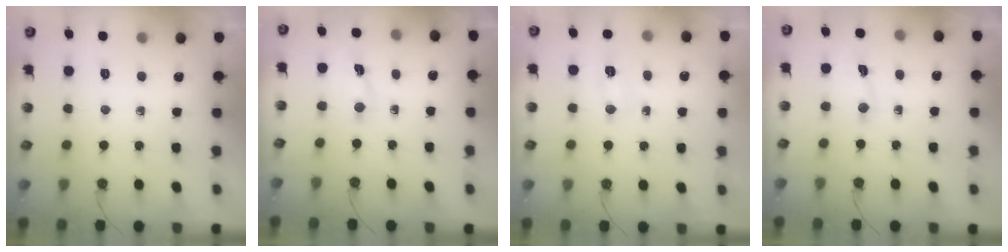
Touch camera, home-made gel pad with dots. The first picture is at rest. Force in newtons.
{"total": 1.0, "press": 1.0, "slide": 0.4}
{"total": 6.0, "press": 5.9, "slide": 0.6}
{"total": 2.9, "press": 2.9, "slide": 0.4}